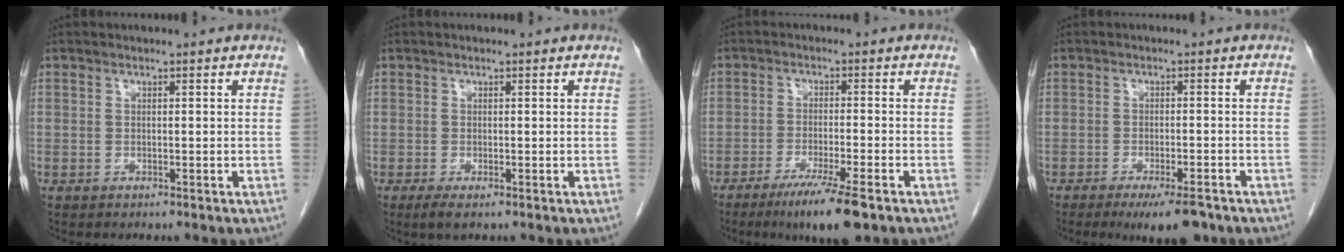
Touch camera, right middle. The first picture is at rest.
{"total": 1.9, "force": [-1.1, 0.5, 1.5], "torque": [-0.028, -0.005, -0.018]}
{"total": 8.5, "force": [-5.6, 0.1, 6.4], "torque": [-0.106, -0.022, -0.089]}
{"total": 6.7, "force": [-4.8, 1.4, 4.4], "torque": [-0.062, -0.011, -0.071]}